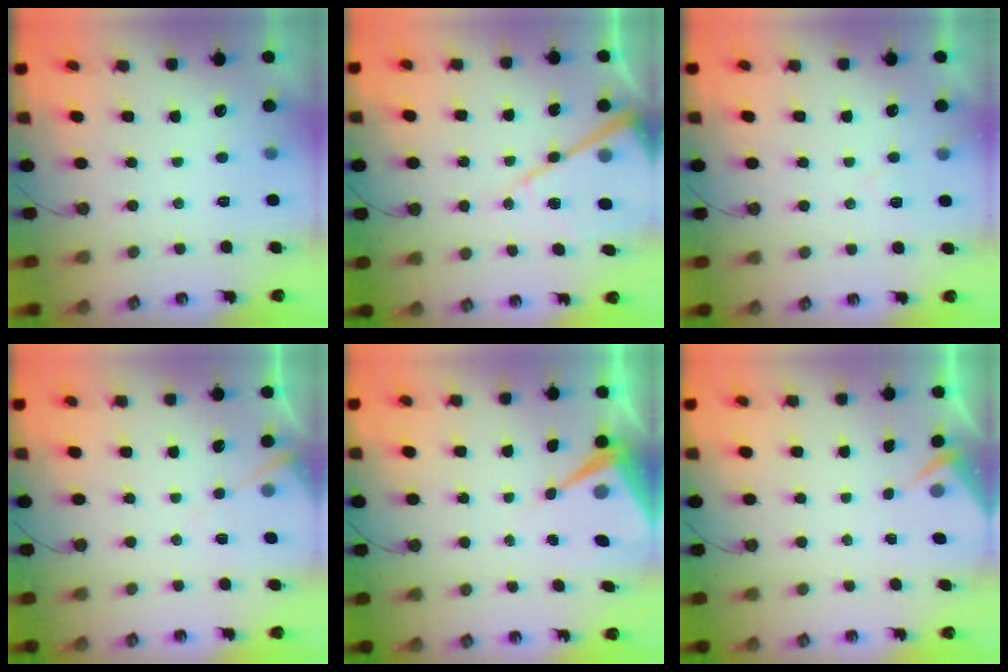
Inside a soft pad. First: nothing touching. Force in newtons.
{"total": 16.8, "press": 16.8, "slide": 1.4}
{"total": 5.3, "press": 5.3, "slide": 0.7}
{"total": 7.0, "press": 6.9, "slide": 0.6}
{"total": 9.2, "press": 9.2, "slide": 0.7}
{"total": 3.1, "press": 3.1, "slide": 0.4}